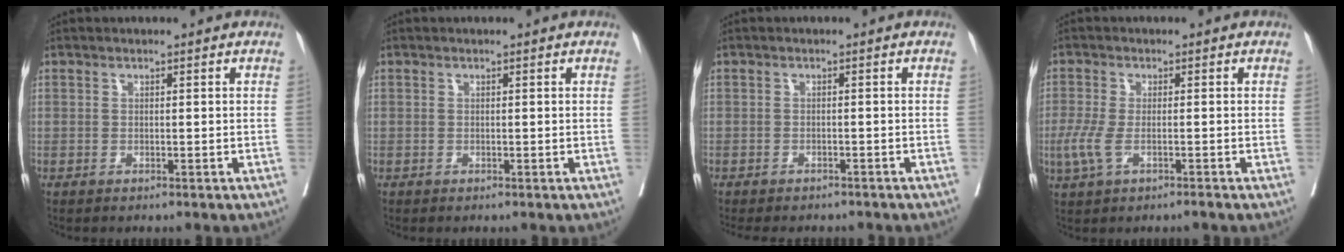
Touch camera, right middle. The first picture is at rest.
{"total": 0.0}
{"total": 8.0, "force": [-7.3, 2.0, 2.7], "torque": [-0.030, 0.000, -0.088]}
{"total": 4.1, "force": [-1.6, 1.0, 3.6], "torque": [-0.086, -0.010, -0.035]}